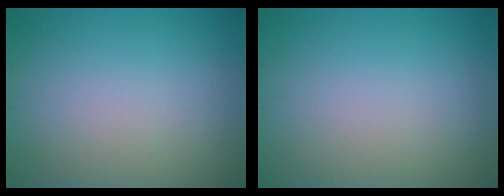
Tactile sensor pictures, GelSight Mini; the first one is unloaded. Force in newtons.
{"total": 0.0}